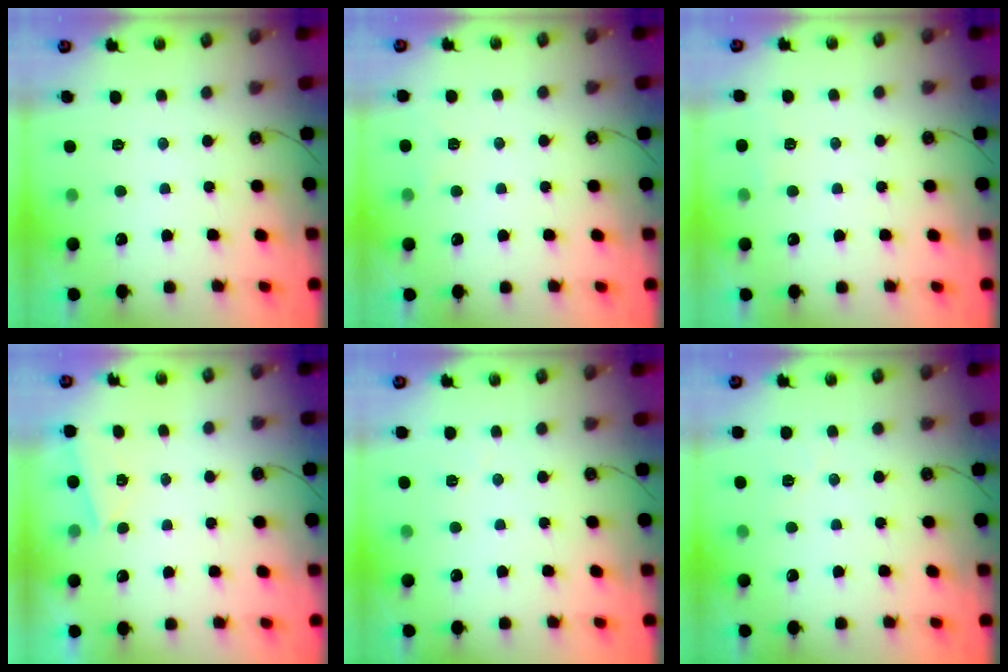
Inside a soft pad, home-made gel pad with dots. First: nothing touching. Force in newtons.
{"total": 4.0, "press": 3.1, "slide": 2.5}
{"total": 2.7, "press": 2.3, "slide": 1.5}
{"total": 2.5, "press": 1.5, "slide": 2.0}
{"total": 2.2, "press": 2.2, "slide": 0.7}
{"total": 5.0, "press": 4.2, "slide": 2.6}